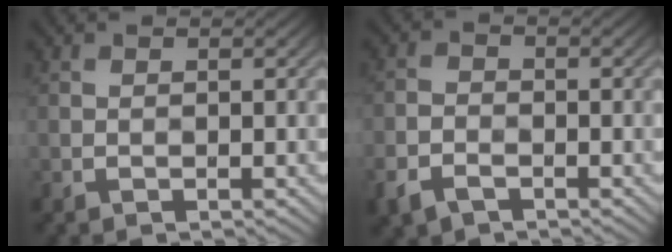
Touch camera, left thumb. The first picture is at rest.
{"total": 4.2, "force": [-2.0, 2.7, 2.4], "torque": [-0.053, -0.005, -0.050]}